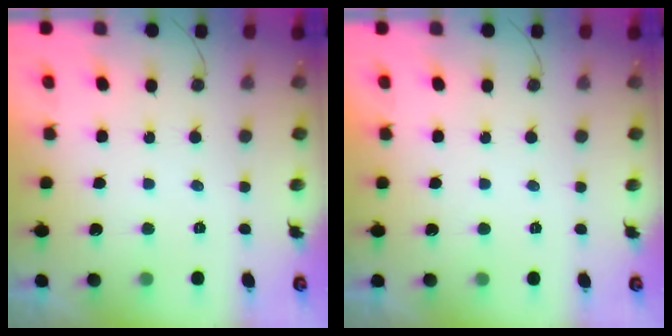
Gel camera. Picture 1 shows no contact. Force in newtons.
{"total": 1.8, "press": 1.8, "slide": 0.0}